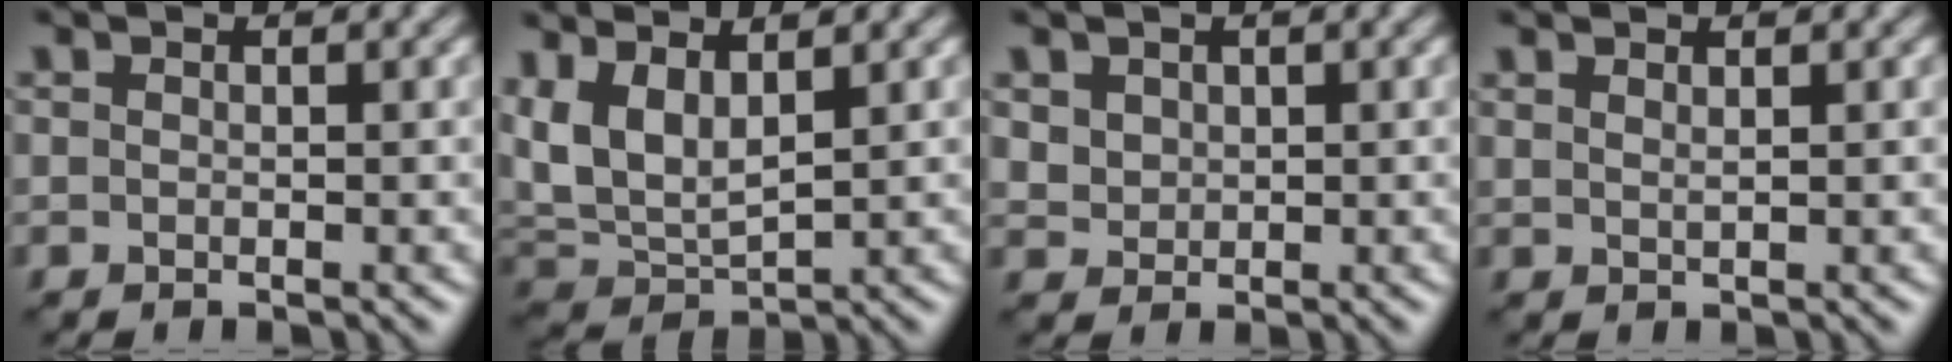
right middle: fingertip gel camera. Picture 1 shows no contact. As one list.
[{"total": 6.0, "force": [2.1, 3.2, 4.7], "torque": [-0.115, 0.002, 0.043]}, {"total": 1.9, "force": [0.9, 1.6, 0.6], "torque": [-0.020, -0.006, 0.026]}, {"total": 0.9, "force": [0.7, 0.2, 0.5], "torque": [-0.005, 0.001, 0.012]}]